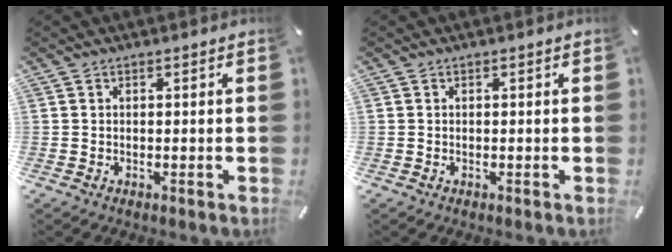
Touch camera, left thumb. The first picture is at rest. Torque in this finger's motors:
{"motor_torque": [0.01, 0.02, -0.03, 0.01, 0.00]}